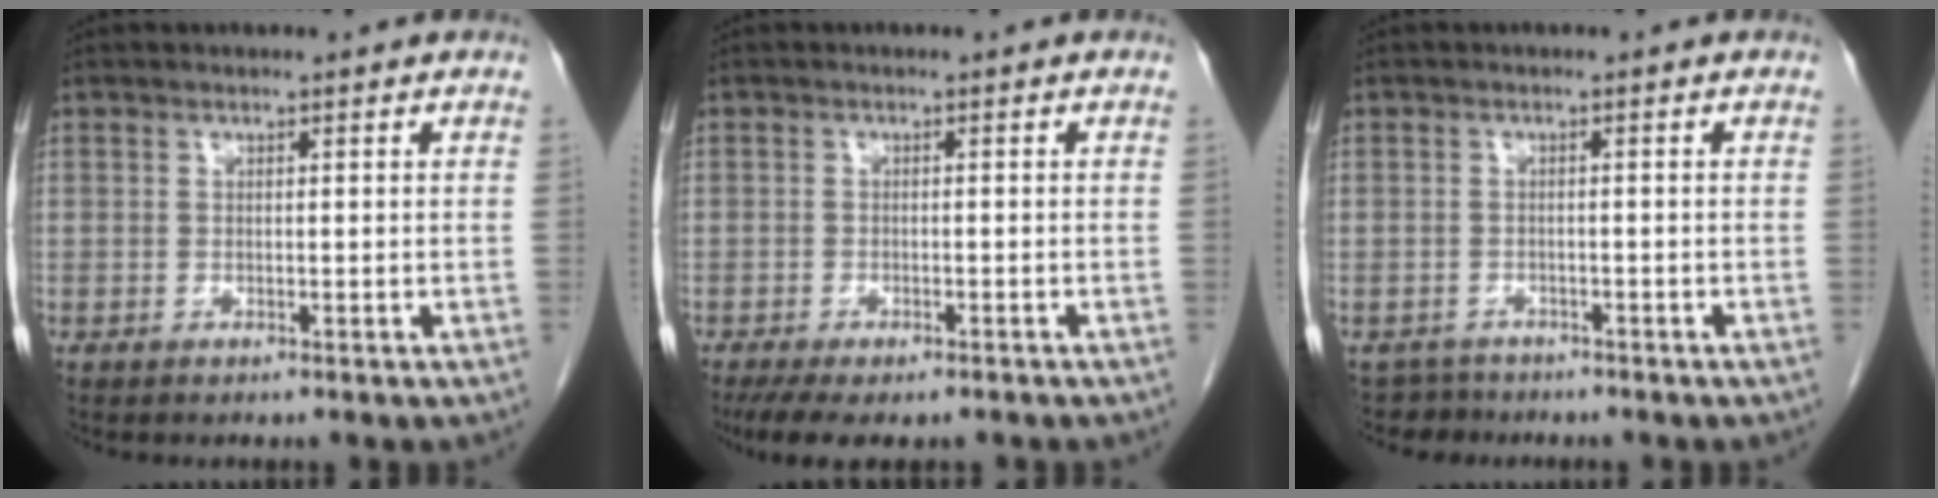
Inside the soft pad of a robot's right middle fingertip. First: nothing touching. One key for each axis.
{"total": 8.3, "fx": -6.2, "fy": 2.8, "fz": 4.6, "tx": -0.066, "ty": -0.011, "tz": -0.093}
{"total": 2.5, "fx": -2.1, "fy": 1.1, "fz": -0.9, "tx": 0.011, "ty": 0.001, "tz": -0.036}